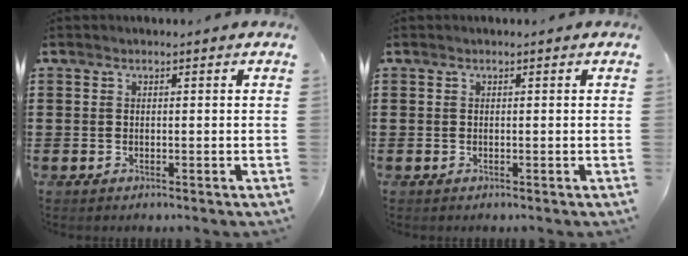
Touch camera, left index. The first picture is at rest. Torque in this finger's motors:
{"motor_torque": [0.00, 0.00, 0.00, 0.00]}